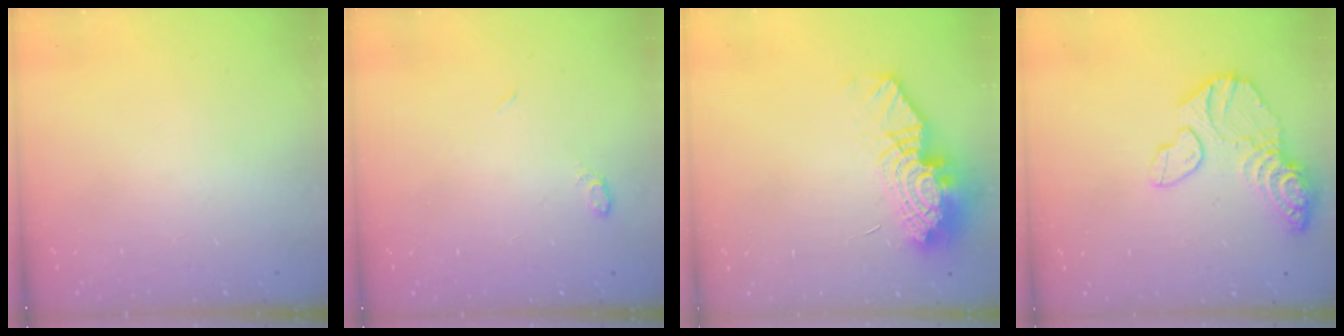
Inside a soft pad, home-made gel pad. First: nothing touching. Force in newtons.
{"total": 3.9, "press": 3.8, "slide": 0.6}
{"total": 15.9, "press": 15.9, "slide": 1.2}
{"total": 13.7, "press": 13.5, "slide": 2.0}